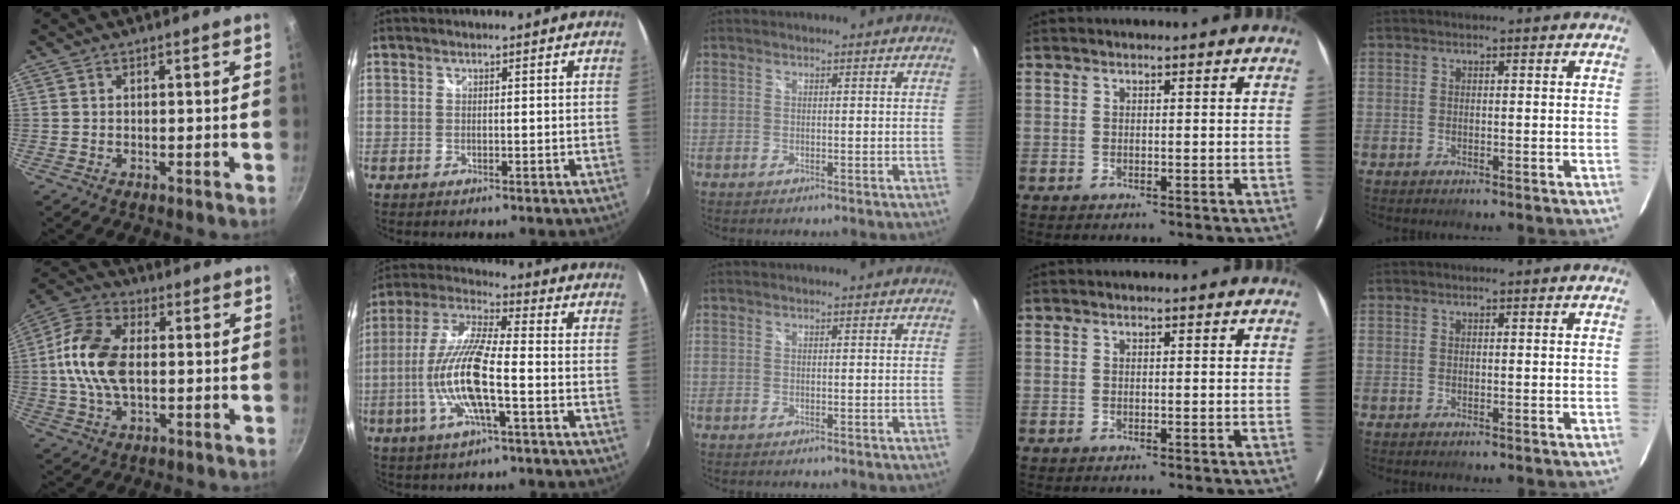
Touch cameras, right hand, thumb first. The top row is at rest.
{"thumb": {"total": 13.4, "force": [0.3, 8.1, 10.6], "torque": [-0.200, 0.025, -0.010]}, "index": {"total": 14.6, "force": [-3.7, 2.5, 13.9], "torque": [-0.279, -0.006, -0.072]}}